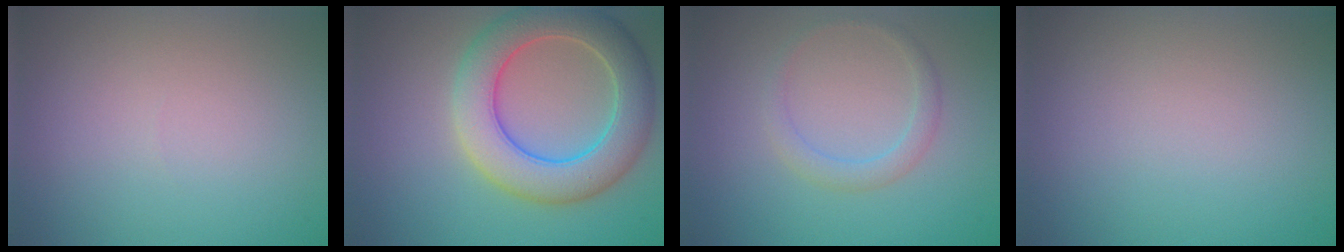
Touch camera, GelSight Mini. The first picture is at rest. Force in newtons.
{"total": 7.5, "press": 7.5, "slide": 0.4}
{"total": 1.8, "press": 1.8, "slide": 0.0}
{"total": 0.0}